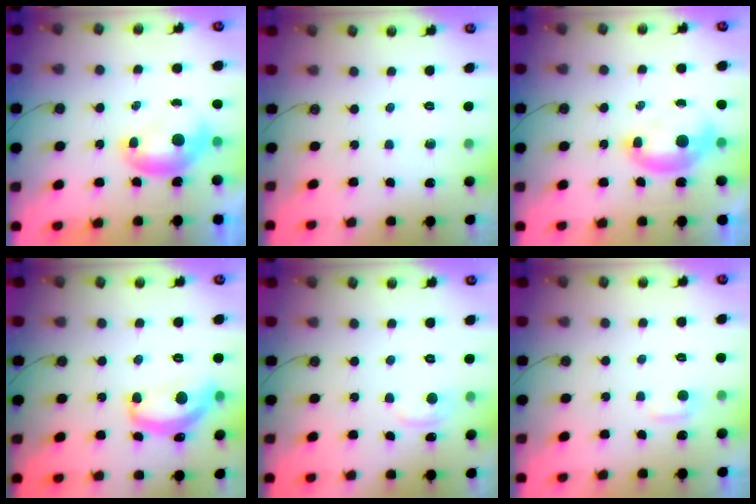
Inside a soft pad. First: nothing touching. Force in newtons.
{"total": 0.0}
{"total": 1.7, "press": 1.5, "slide": 0.6}
{"total": 8.6, "press": 8.6, "slide": 0.9}
{"total": 1.2, "press": 0.8, "slide": 0.9}
{"total": 2.5, "press": 2.5, "slide": 0.3}